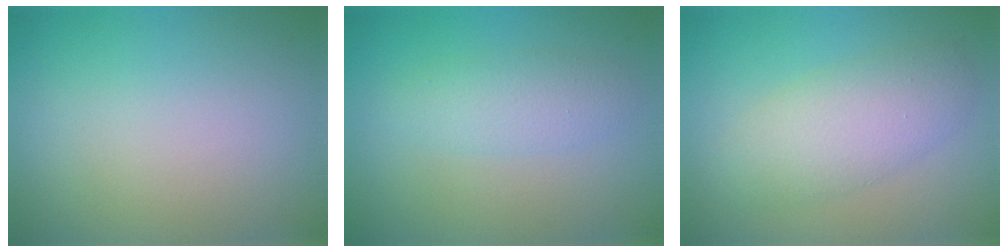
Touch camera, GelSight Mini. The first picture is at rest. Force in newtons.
{"total": 2.4, "press": 2.4, "slide": 0.0}
{"total": 4.4, "press": 4.4, "slide": 0.2}